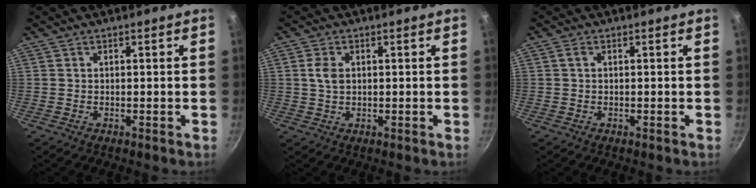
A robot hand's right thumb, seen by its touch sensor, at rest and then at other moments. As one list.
[{"total": 3.3, "force": [0.6, 2.2, 2.4], "torque": [-0.044, 0.002, 0.010]}, {"total": 0.8, "force": [0.2, 0.5, 0.6], "torque": [-0.013, 0.005, 0.003]}]